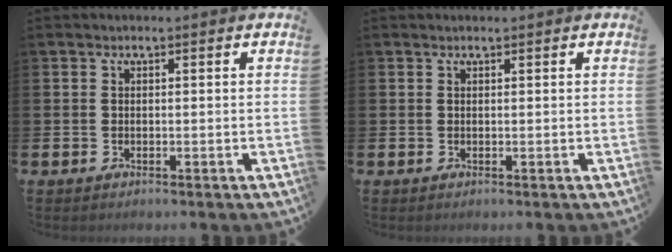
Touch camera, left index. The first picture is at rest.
{"total": 0.0}